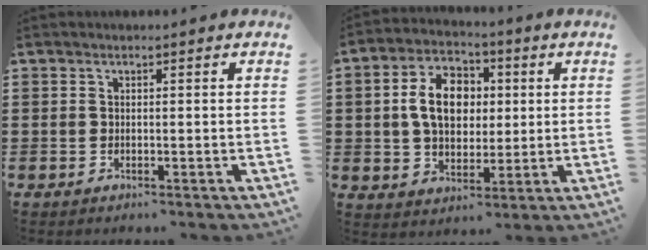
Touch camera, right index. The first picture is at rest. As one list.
[{"total": 9.6, "force": [0.9, 6.7, 6.8], "torque": [-0.150, 0.012, 0.008]}]